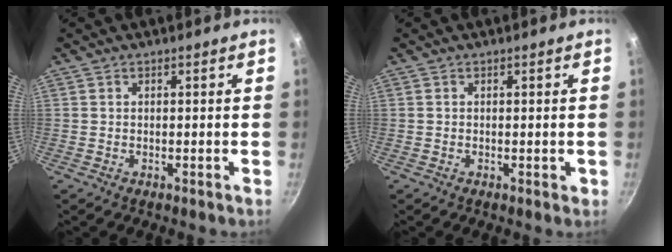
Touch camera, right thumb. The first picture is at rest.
{"total": 0.8, "force": [-0.1, 0.3, 0.7], "torque": [-0.007, 0.002, -0.003]}